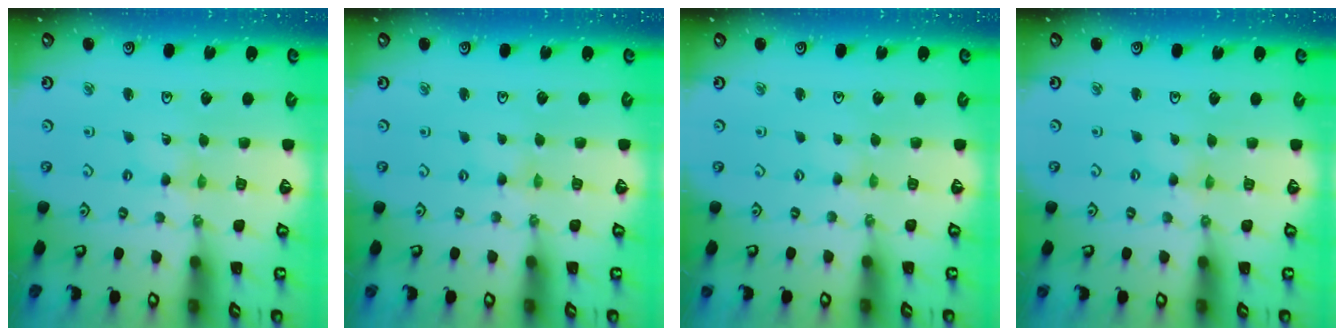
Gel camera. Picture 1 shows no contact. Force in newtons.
{"total": 0.0}
{"total": 0.0}
{"total": 0.0}